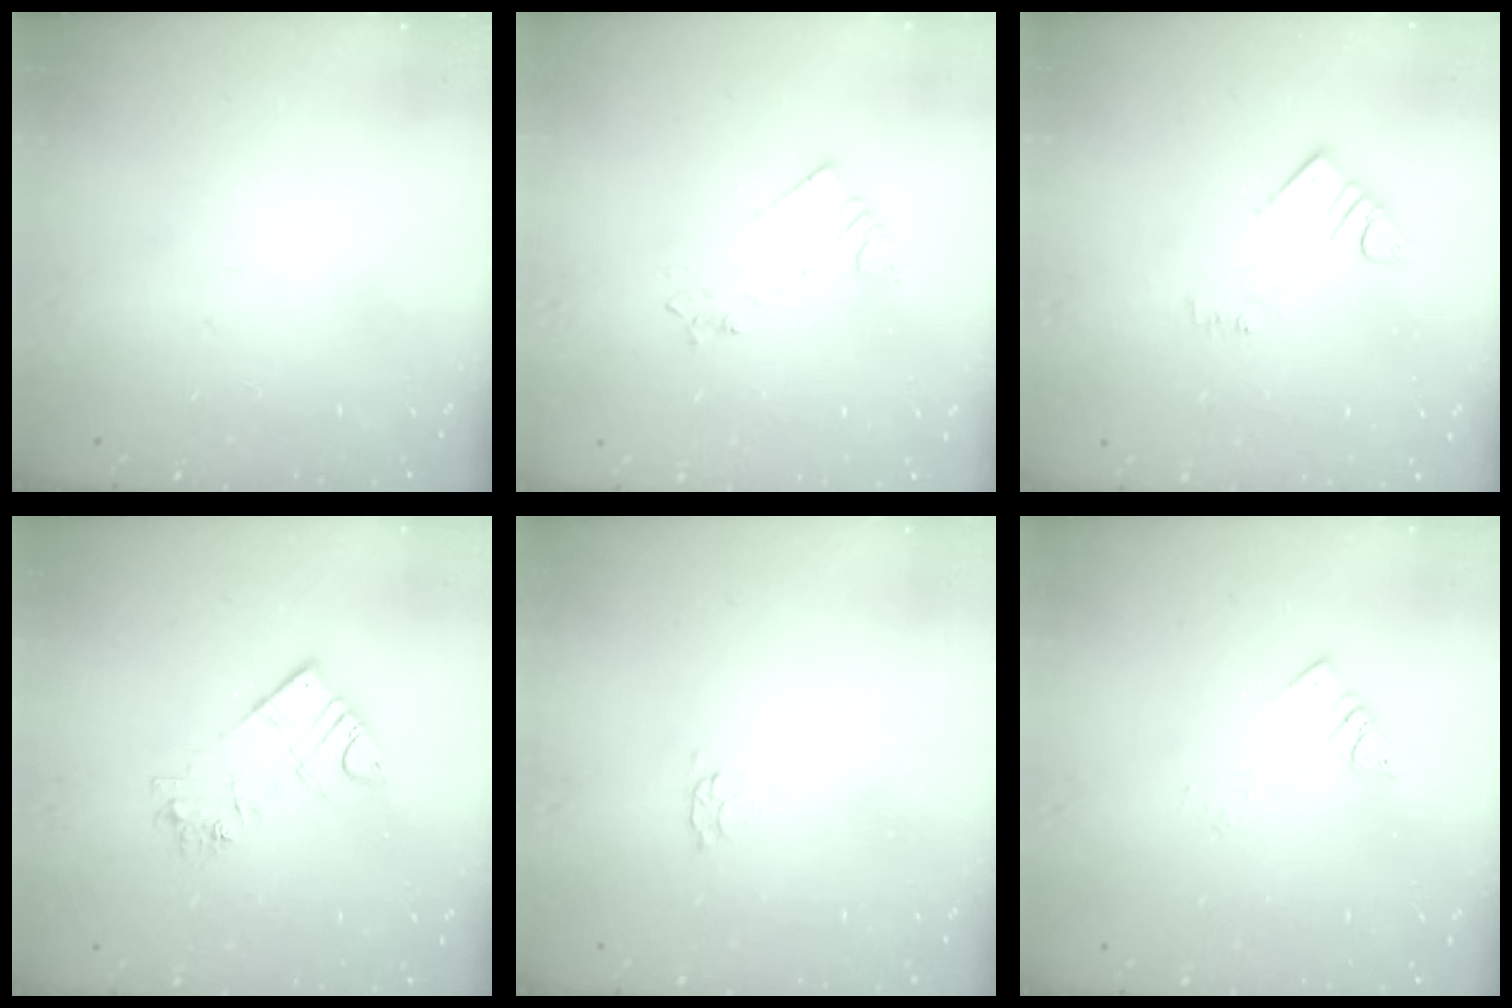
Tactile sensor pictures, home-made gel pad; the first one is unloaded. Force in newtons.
{"total": 2.7, "press": 2.7, "slide": 0.3}
{"total": 3.7, "press": 3.7, "slide": 0.3}
{"total": 10.0, "press": 9.9, "slide": 0.9}
{"total": 2.8, "press": 2.7, "slide": 0.5}
{"total": 2.8, "press": 2.8, "slide": 0.3}